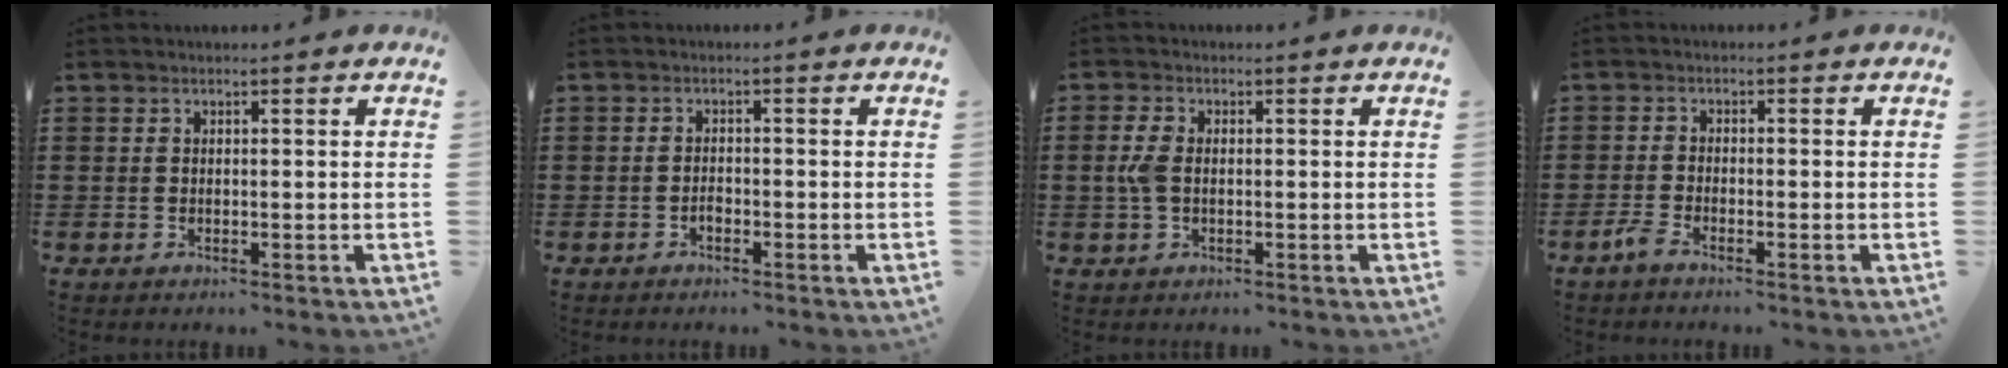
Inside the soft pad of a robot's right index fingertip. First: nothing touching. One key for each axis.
{"total": 1.2, "fx": -0.8, "fy": 0.6, "fz": 0.7, "tx": -0.015, "ty": -0.003, "tz": -0.014}
{"total": 3.5, "fx": 0.0, "fy": 2.0, "fz": 2.9, "tx": -0.080, "ty": -0.002, "tz": -0.008}
{"total": 1.9, "fx": -1.6, "fy": 0.2, "fz": 1.0, "tx": -0.034, "ty": -0.004, "tz": -0.036}